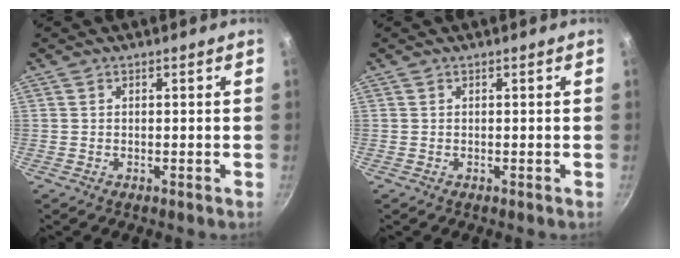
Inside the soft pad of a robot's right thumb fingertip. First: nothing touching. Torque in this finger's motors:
{"motor_torque": [0.00, 0.00, 0.02, 0.02, 0.00]}